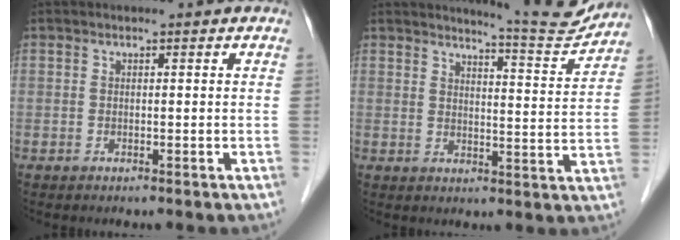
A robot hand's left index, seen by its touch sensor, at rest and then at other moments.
{"total": 8.4, "force": [8.4, -0.5, 1.0], "torque": [-0.023, -0.032, 0.105]}